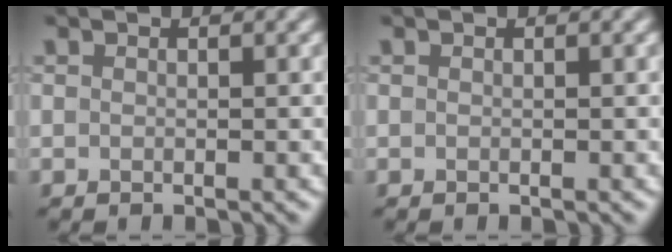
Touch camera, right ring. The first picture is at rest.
{"total": 0.0}